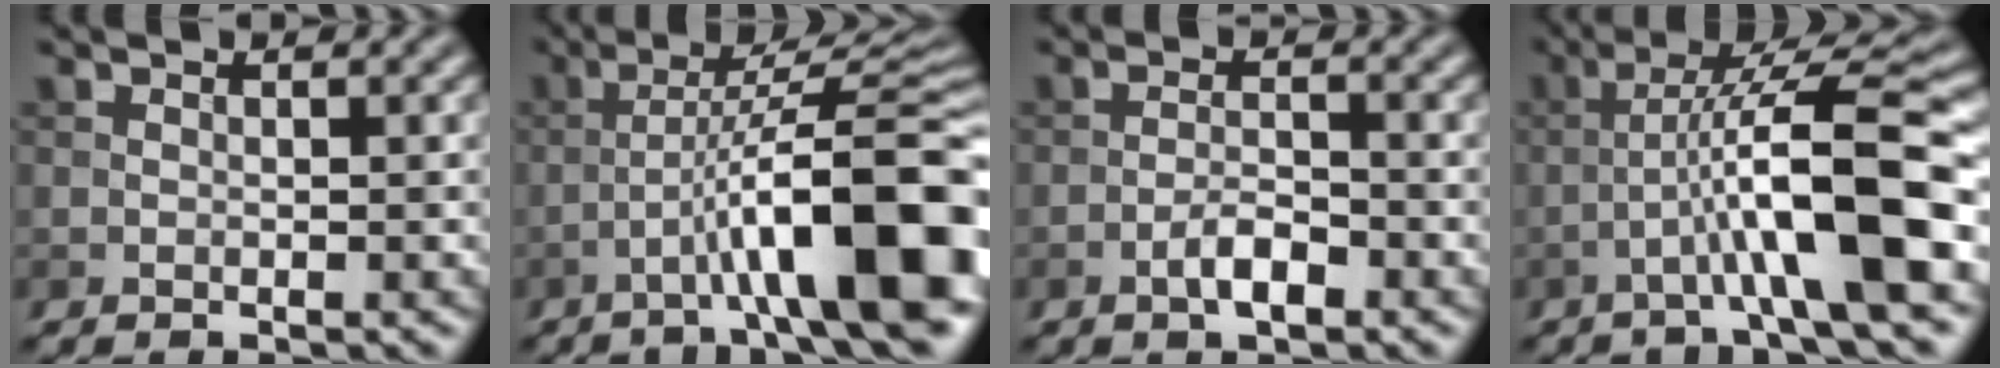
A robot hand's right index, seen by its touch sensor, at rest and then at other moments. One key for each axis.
{"total": 12.8, "fx": -4.6, "fy": 2.0, "fz": 11.8, "tx": -0.174, "ty": 0.023, "tz": -0.065}
{"total": 2.4, "fx": -1.3, "fy": 0.7, "fz": 1.9, "tx": -0.037, "ty": 0.004, "tz": -0.028}
{"total": 8.9, "fx": -2.6, "fy": 1.0, "fz": 8.5, "tx": -0.137, "ty": 0.024, "tz": -0.043}